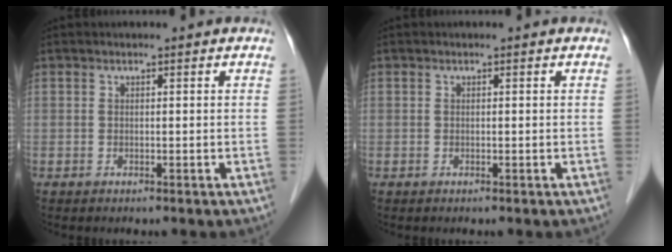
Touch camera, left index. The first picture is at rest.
{"total": 0.0}